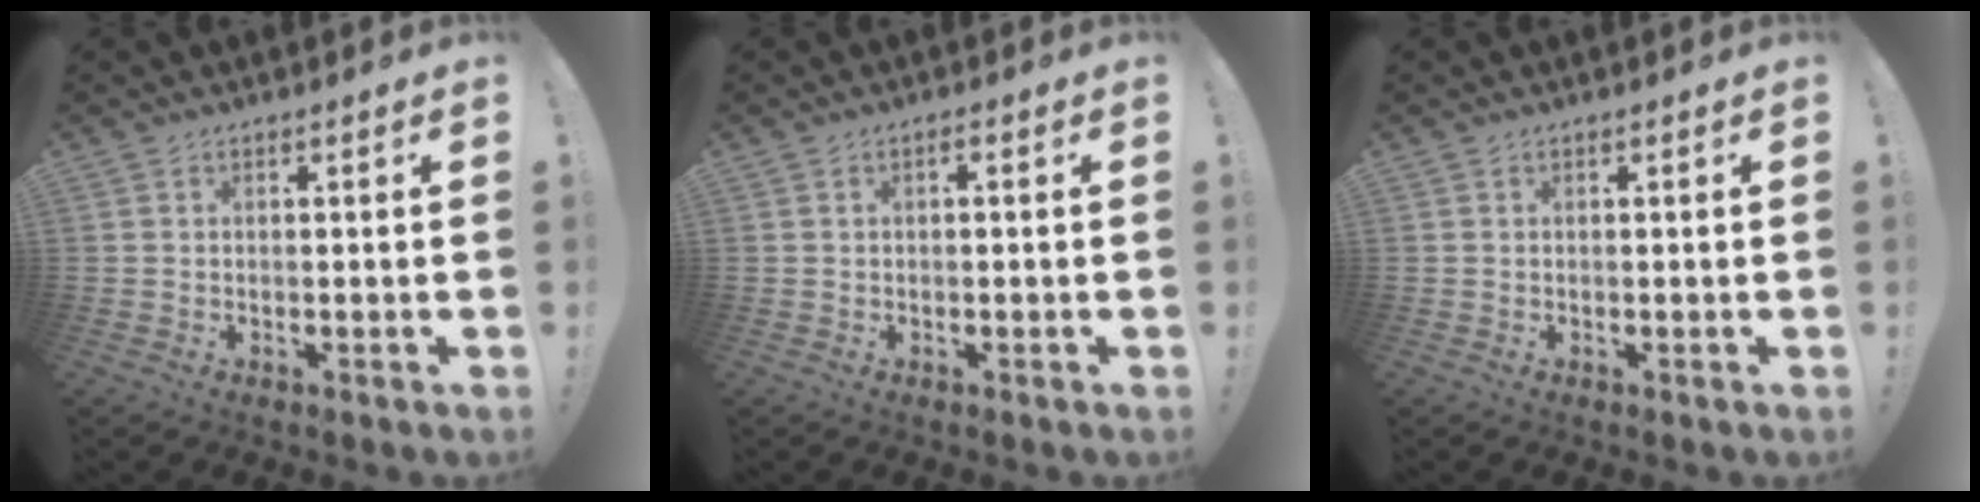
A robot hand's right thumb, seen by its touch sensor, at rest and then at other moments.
{"total": 0.9, "force": [-0.4, 0.3, 0.7], "torque": [-0.018, 0.007, -0.008]}
{"total": 0.0}